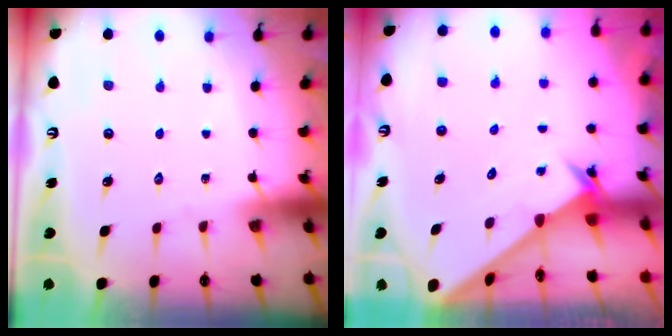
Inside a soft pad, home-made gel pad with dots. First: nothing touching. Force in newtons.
{"total": 2.6, "press": 2.6, "slide": 0.2}